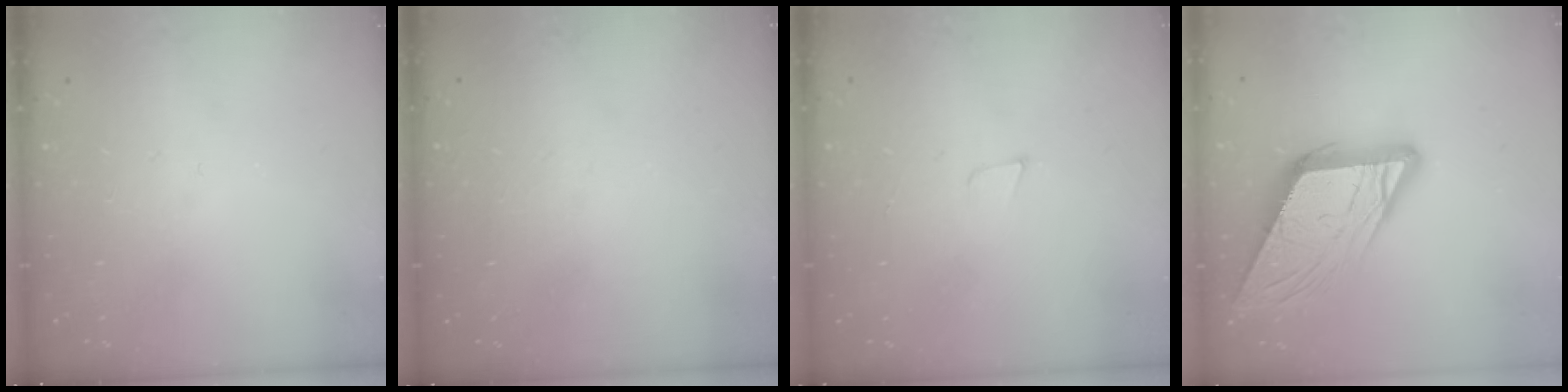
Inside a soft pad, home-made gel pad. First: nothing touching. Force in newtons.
{"total": 1.6, "press": 1.6, "slide": 0.0}
{"total": 3.3, "press": 2.0, "slide": 2.6}
{"total": 14.0, "press": 13.9, "slide": 1.4}